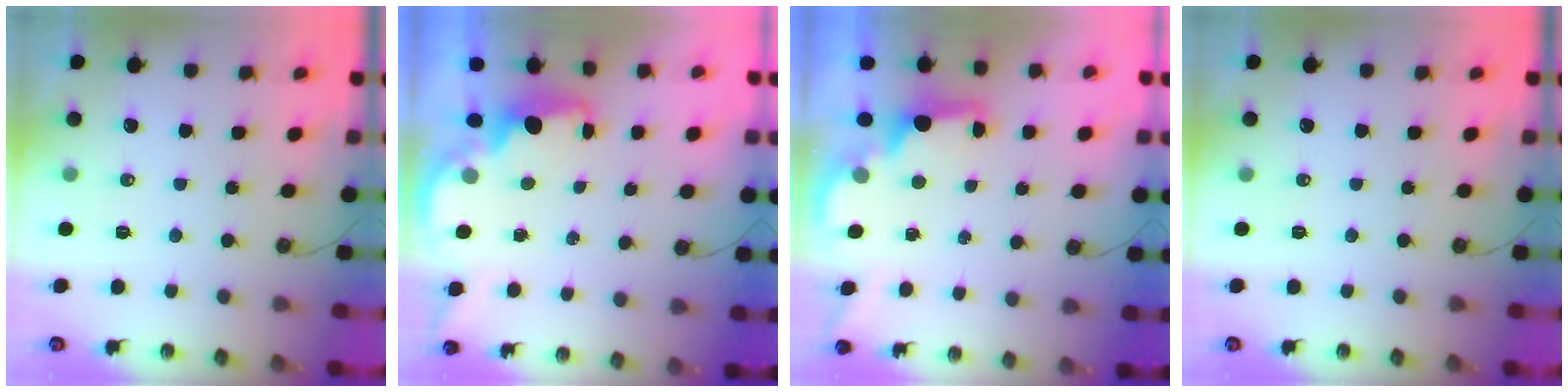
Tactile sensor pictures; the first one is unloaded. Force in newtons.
{"total": 1.8, "press": 1.7, "slide": 0.7}
{"total": 2.1, "press": 1.9, "slide": 0.8}
{"total": 0.0}